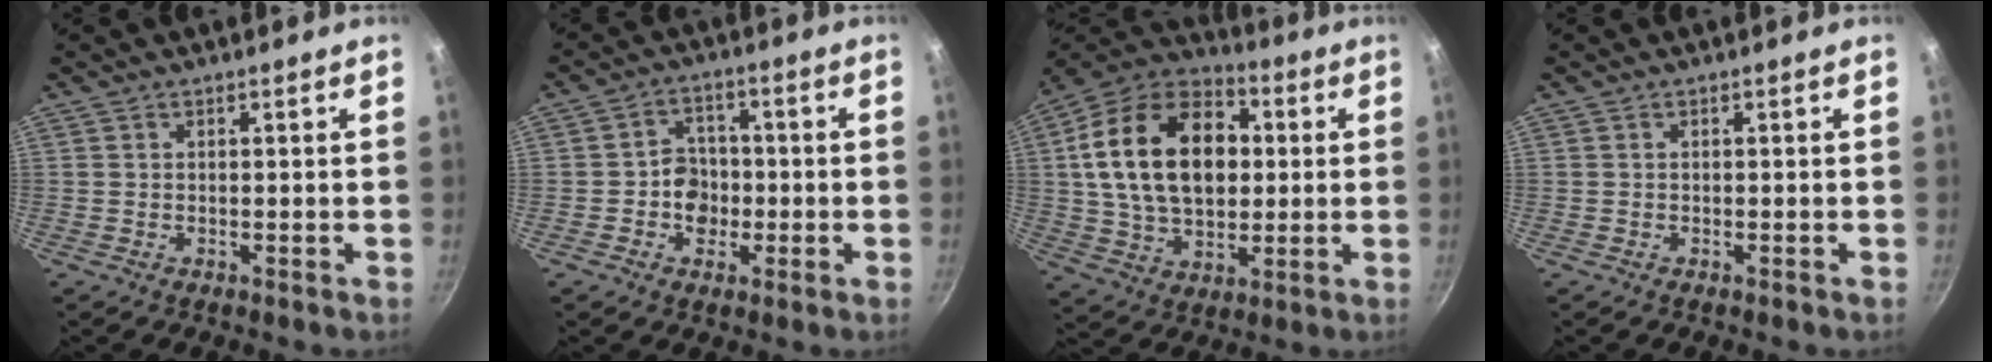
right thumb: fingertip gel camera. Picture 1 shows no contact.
{"total": 6.1, "force": [-1.2, 5.2, 2.9], "torque": [-0.009, 0.014, -0.027]}
{"total": 23.6, "force": [3.4, 15.8, 17.2], "torque": [-0.275, 0.021, 0.052]}
{"total": 0.0}